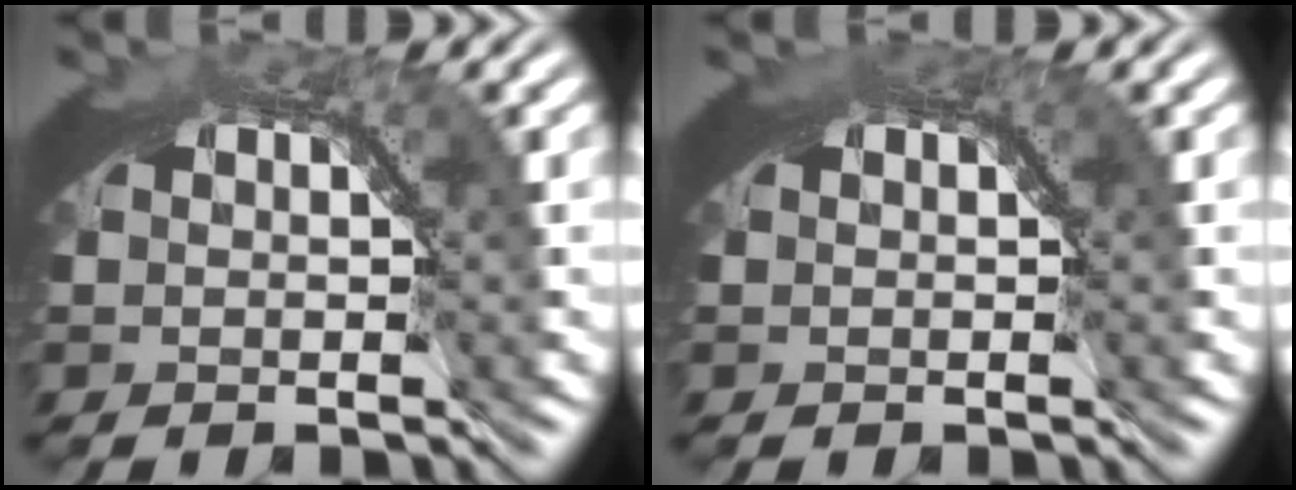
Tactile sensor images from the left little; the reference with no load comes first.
{"total": 0.9, "force": [0.4, 0.3, 0.8], "torque": [-0.007, 0.002, 0.004]}